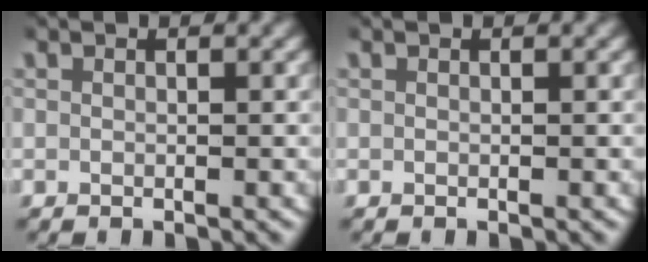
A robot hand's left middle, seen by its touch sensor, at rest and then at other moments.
{"total": 0.0}